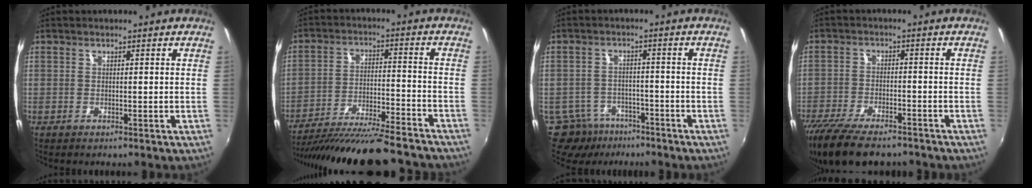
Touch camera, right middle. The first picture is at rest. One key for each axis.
{"total": 22.2, "fx": -19.8, "fy": 2.6, "fz": 9.8, "tx": -0.183, "ty": -0.046, "tz": -0.297}
{"total": 9.4, "fx": -6.8, "fy": 6.0, "fz": 2.2, "tx": -0.059, "ty": 0.004, "tz": -0.101}
{"total": 16.2, "fx": -12.8, "fy": 5.4, "fz": 8.4, "tx": -0.182, "ty": -0.038, "tz": -0.212}